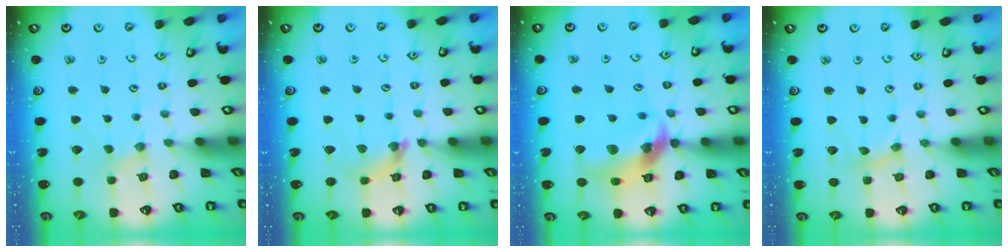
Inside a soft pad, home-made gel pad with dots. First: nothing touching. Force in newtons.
{"total": 5.6, "press": 5.6, "slide": 0.4}
{"total": 16.6, "press": 16.4, "slide": 2.2}
{"total": 0.0}